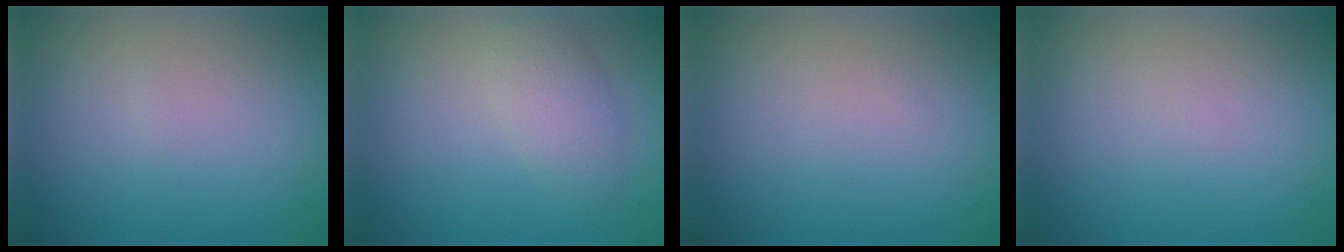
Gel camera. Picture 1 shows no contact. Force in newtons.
{"total": 2.5, "press": 2.5, "slide": 0.0}
{"total": 0.0}
{"total": 0.0}